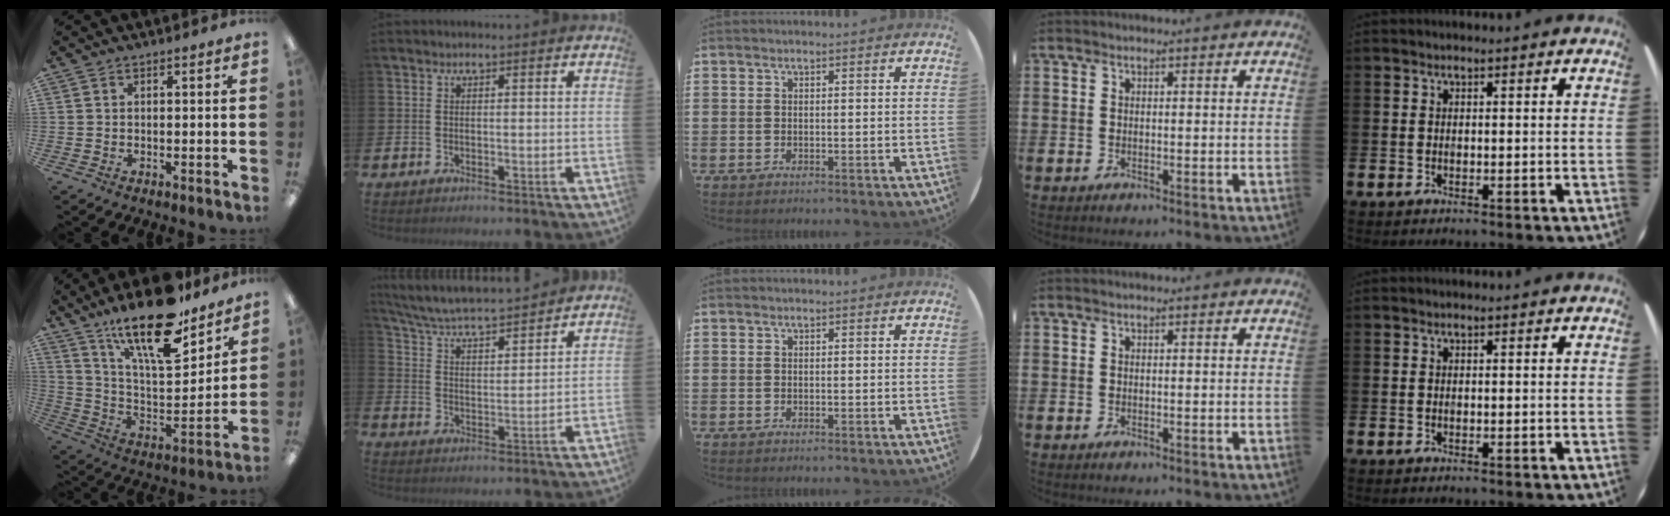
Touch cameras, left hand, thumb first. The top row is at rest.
{"thumb": {"total": 22.5, "force": [16.1, 7.4, 13.8], "torque": [-0.242, -0.098, 0.274]}, "index": {"total": 5.5, "force": [5.3, 0.2, 1.3], "torque": [-0.049, -0.045, 0.087]}}